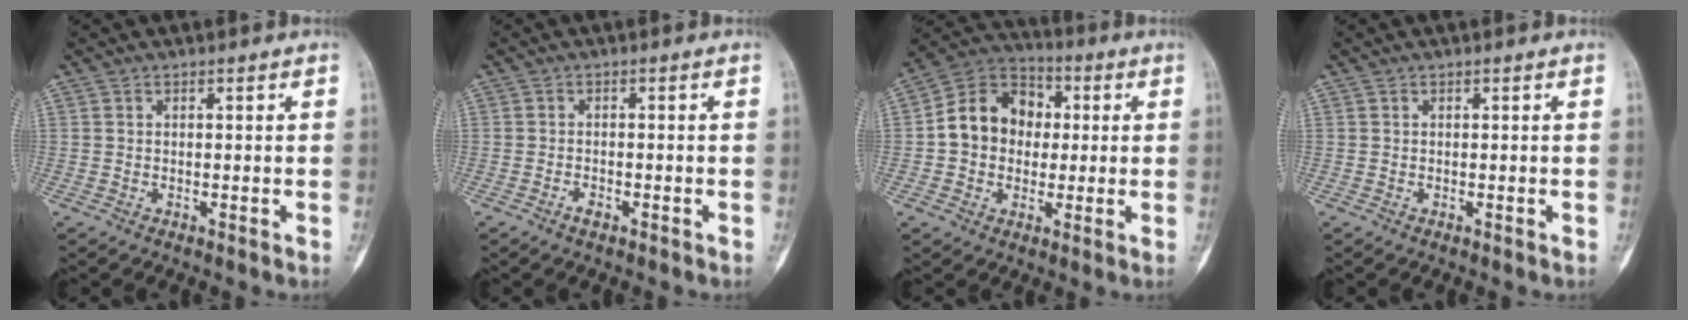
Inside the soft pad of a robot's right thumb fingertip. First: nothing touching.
{"total": 1.5, "force": [-1.1, 0.7, 0.9], "torque": [-0.014, 0.004, -0.020]}
{"total": 13.0, "force": [0.6, 10.7, 7.4], "torque": [-0.089, 0.030, 0.000]}
{"total": 0.0}